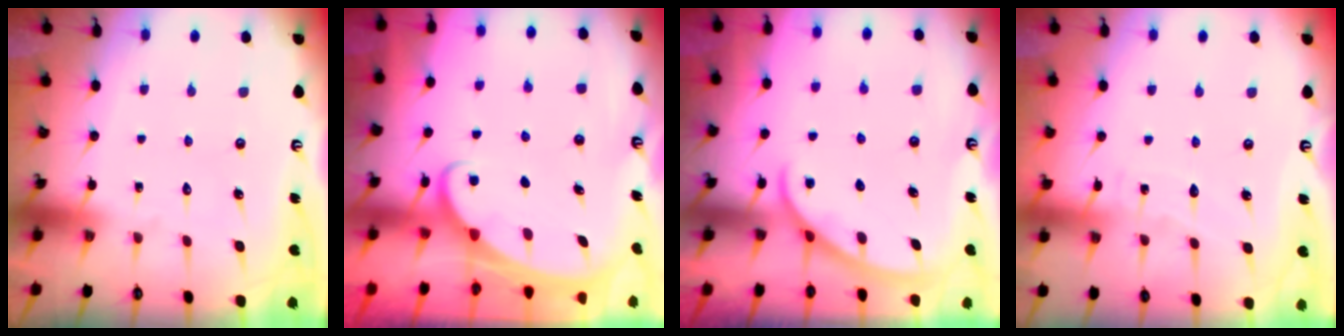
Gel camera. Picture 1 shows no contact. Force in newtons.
{"total": 1.9, "press": 1.9, "slide": 0.3}
{"total": 2.4, "press": 2.4, "slide": 0.4}
{"total": 4.8, "press": 4.7, "slide": 0.5}